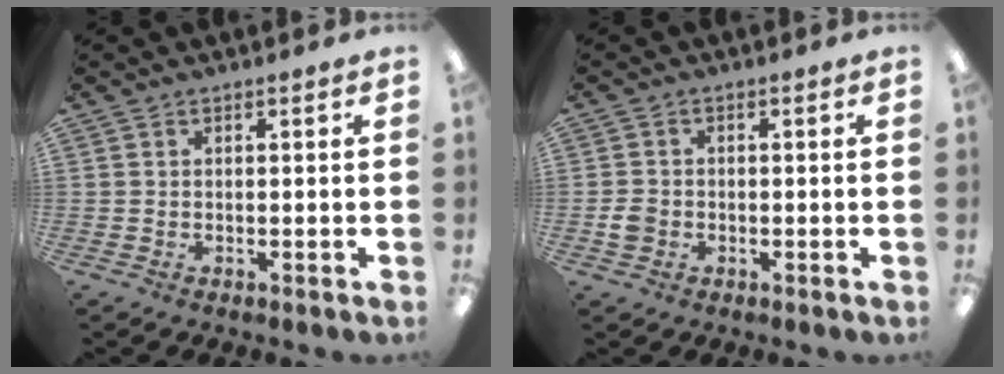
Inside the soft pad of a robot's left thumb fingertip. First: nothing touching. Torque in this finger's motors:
{"motor_torque": [-0.13, 0.16, -0.07, 0.21, 0.01]}